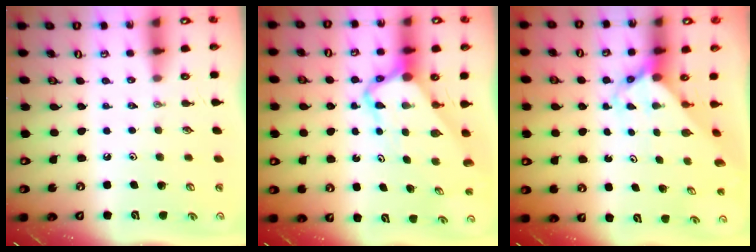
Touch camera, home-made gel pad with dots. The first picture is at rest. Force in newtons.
{"total": 6.2, "press": 6.2, "slide": 0.6}
{"total": 3.6, "press": 3.6, "slide": 0.2}